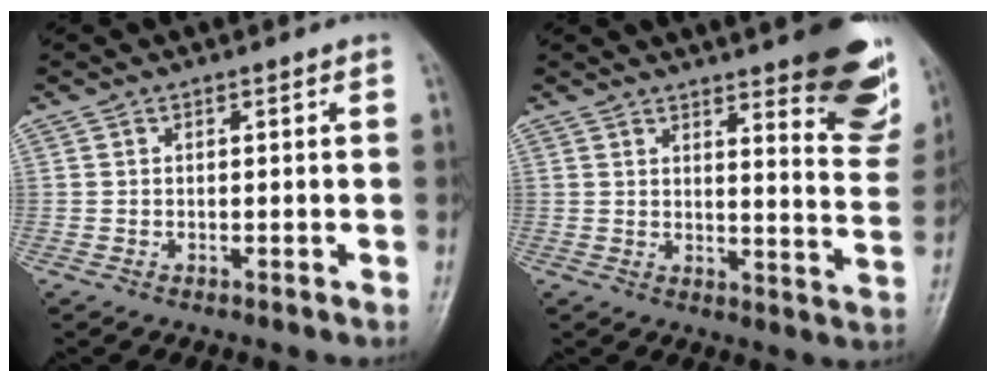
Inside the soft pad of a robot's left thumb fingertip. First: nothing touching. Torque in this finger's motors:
{"motor_torque": [1.75, 1.09, 0.89, -1.02, 0.01]}